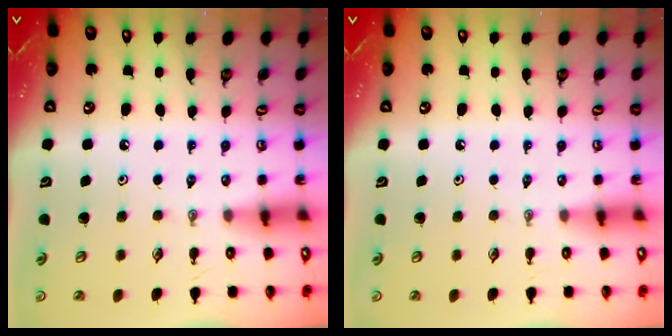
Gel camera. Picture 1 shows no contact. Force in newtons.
{"total": 0.0}